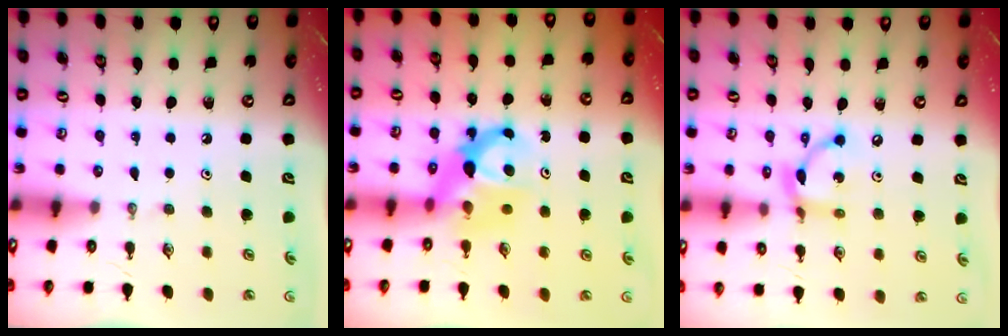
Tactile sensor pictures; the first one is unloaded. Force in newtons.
{"total": 6.7, "press": 6.7, "slide": 0.4}
{"total": 9.6, "press": 9.6, "slide": 0.4}